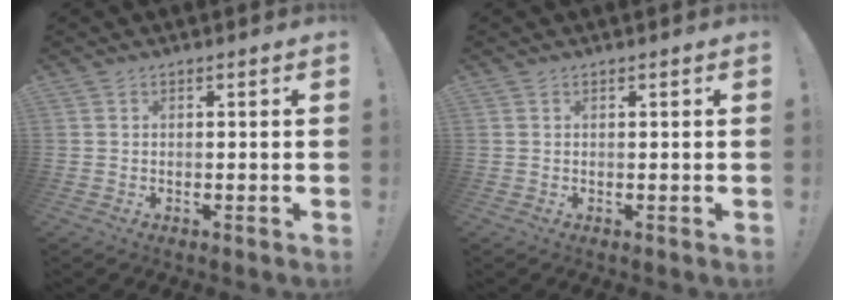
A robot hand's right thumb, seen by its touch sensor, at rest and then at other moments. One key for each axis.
{"total": 0.0}